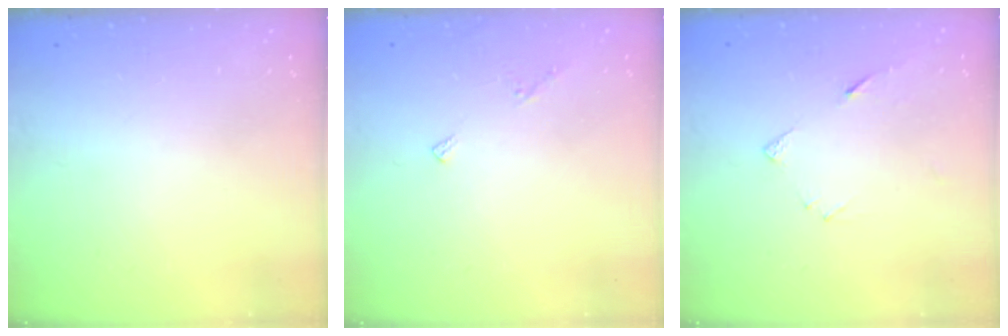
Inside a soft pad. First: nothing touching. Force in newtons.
{"total": 4.1, "press": 4.1, "slide": 0.3}
{"total": 5.1, "press": 5.1, "slide": 0.4}